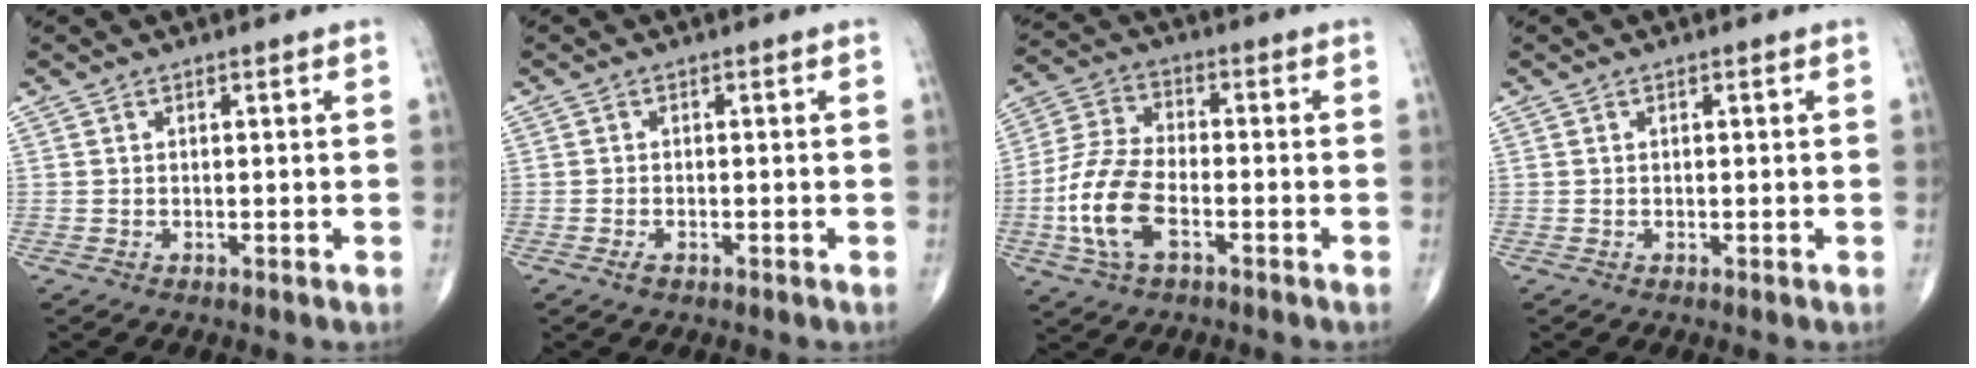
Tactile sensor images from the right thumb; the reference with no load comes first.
{"total": 1.2, "force": [-0.7, 0.6, 0.7], "torque": [-0.016, 0.003, -0.013]}
{"total": 12.0, "force": [-3.9, 6.2, 9.6], "torque": [-0.203, 0.021, -0.079]}
{"total": 0.0}